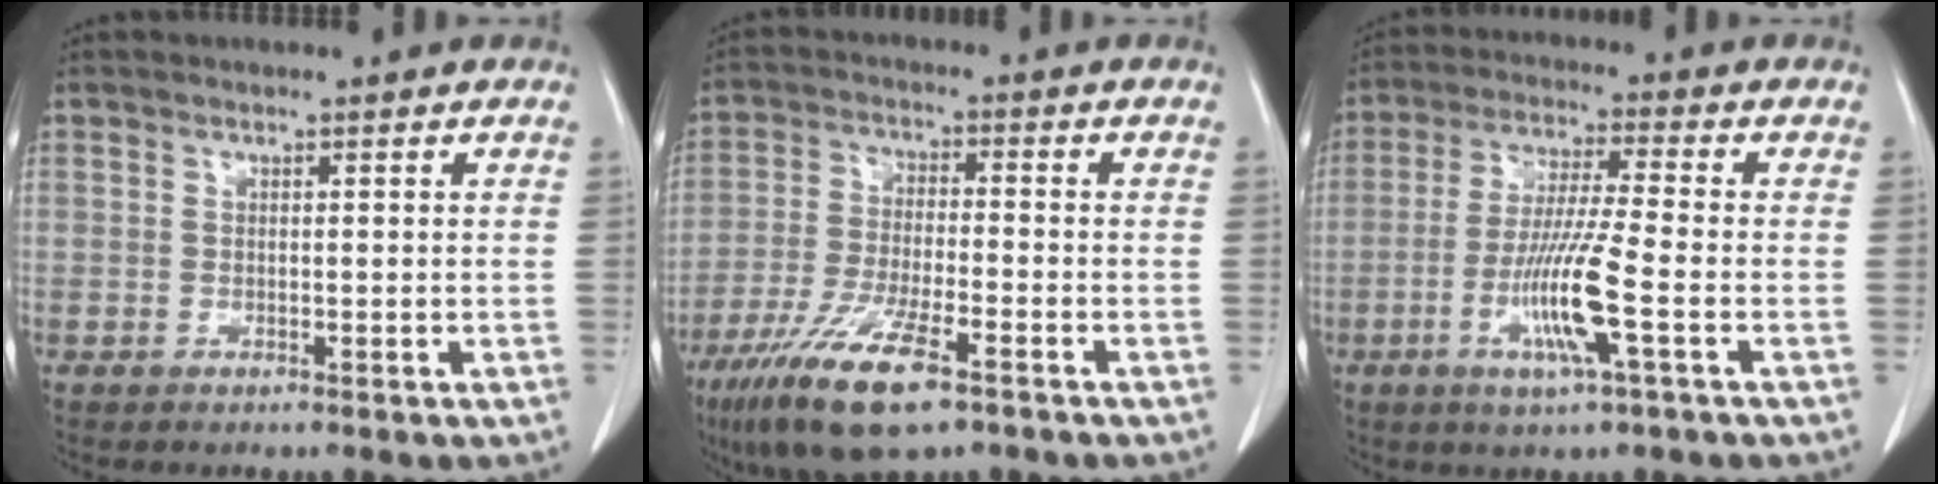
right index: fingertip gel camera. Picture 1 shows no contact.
{"total": 12.4, "force": [-7.5, 2.4, 9.6], "torque": [-0.186, -0.026, -0.130]}
{"total": 10.3, "force": [-3.3, -0.2, 9.7], "torque": [-0.192, -0.014, -0.066]}